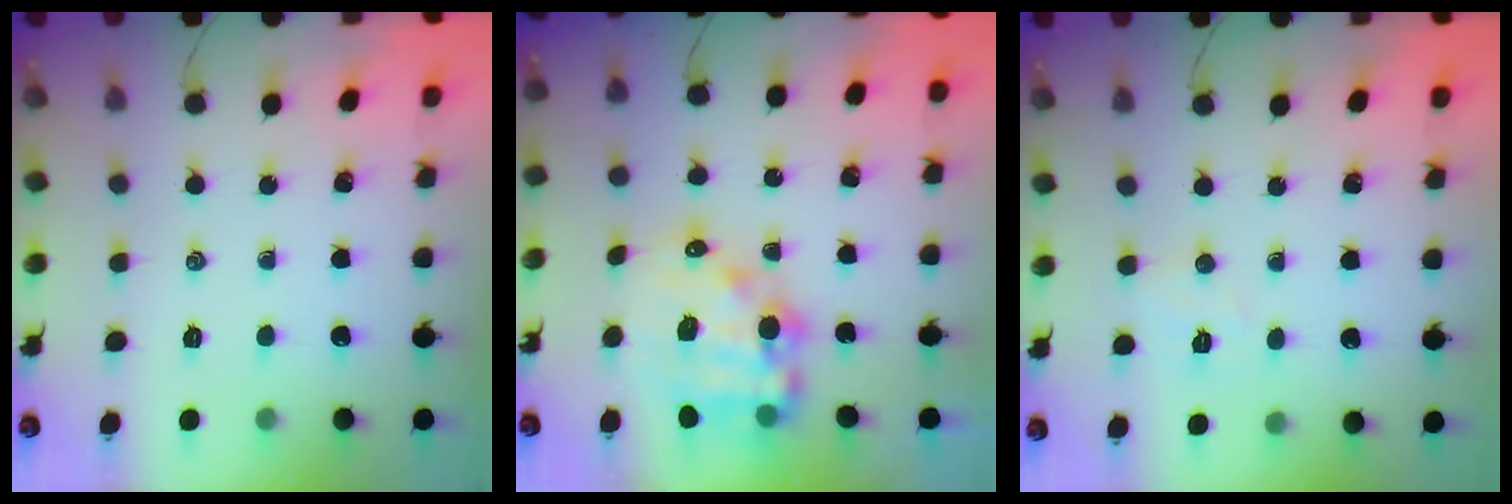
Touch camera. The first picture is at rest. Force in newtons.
{"total": 12.5, "press": 12.1, "slide": 3.0}
{"total": 3.6, "press": 3.5, "slide": 0.8}